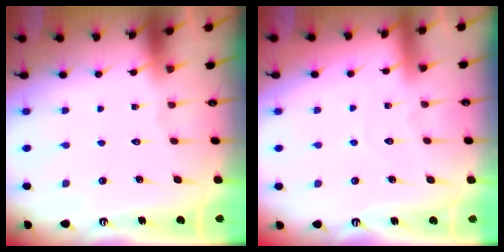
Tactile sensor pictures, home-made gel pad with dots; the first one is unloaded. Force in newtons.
{"total": 3.7, "press": 3.7, "slide": 0.2}